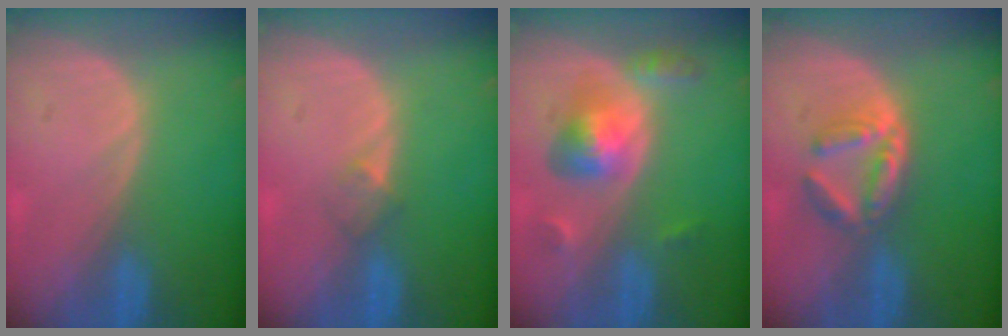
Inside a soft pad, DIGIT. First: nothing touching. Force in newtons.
{"total": 2.0, "press": 1.6, "slide": 1.1}
{"total": 5.9, "press": 5.6, "slide": 1.8}
{"total": 5.1, "press": 5.0, "slide": 1.1}